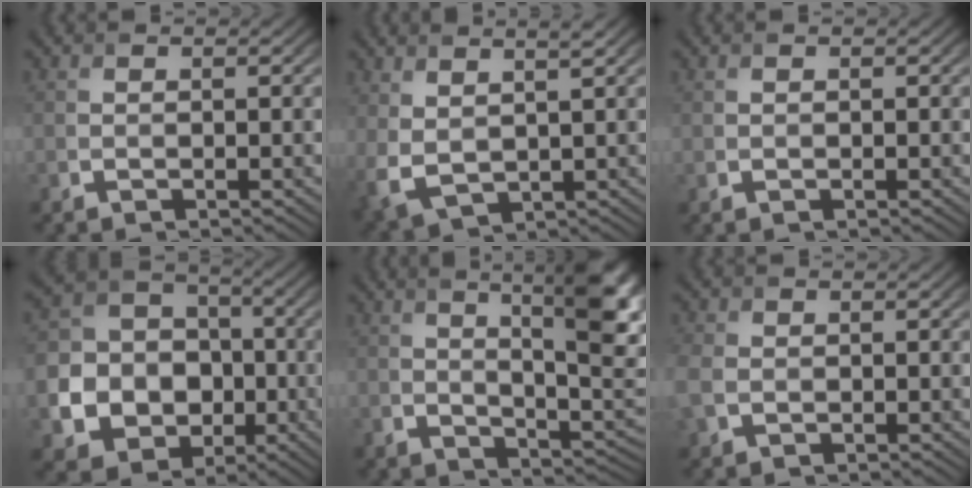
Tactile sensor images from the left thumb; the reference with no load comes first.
{"total": 4.9, "force": [2.7, 1.8, 3.7], "torque": [-0.101, -0.005, 0.060]}
{"total": 0.0}
{"total": 13.1, "force": [-3.0, 11.5, 5.5], "torque": [-0.156, -0.038, -0.076]}
{"total": 11.6, "force": [4.1, 3.9, 10.1], "torque": [-0.154, 0.003, 0.061]}
{"total": 4.0, "force": [-0.7, 3.1, 2.5], "torque": [-0.083, -0.008, -0.016]}